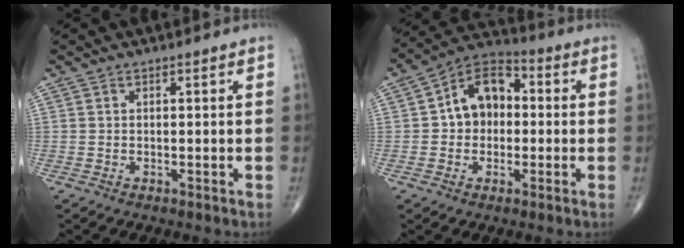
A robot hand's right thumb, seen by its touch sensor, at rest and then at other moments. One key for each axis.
{"total": 11.0, "fx": 0.6, "fy": 8.0, "fz": 7.5, "tx": -0.091, "ty": 0.030, "tz": -0.006}